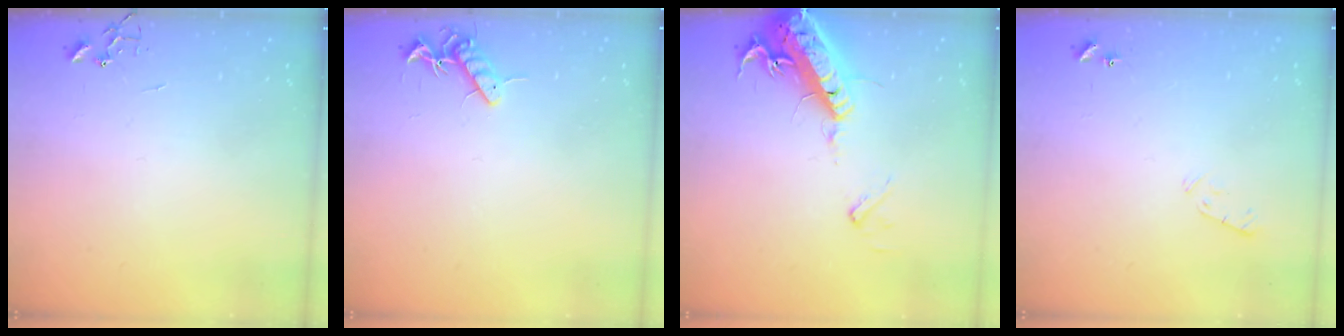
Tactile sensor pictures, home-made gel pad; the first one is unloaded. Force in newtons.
{"total": 8.1, "press": 8.1, "slide": 0.8}
{"total": 18.9, "press": 18.5, "slide": 3.9}
{"total": 4.5, "press": 4.5, "slide": 0.4}